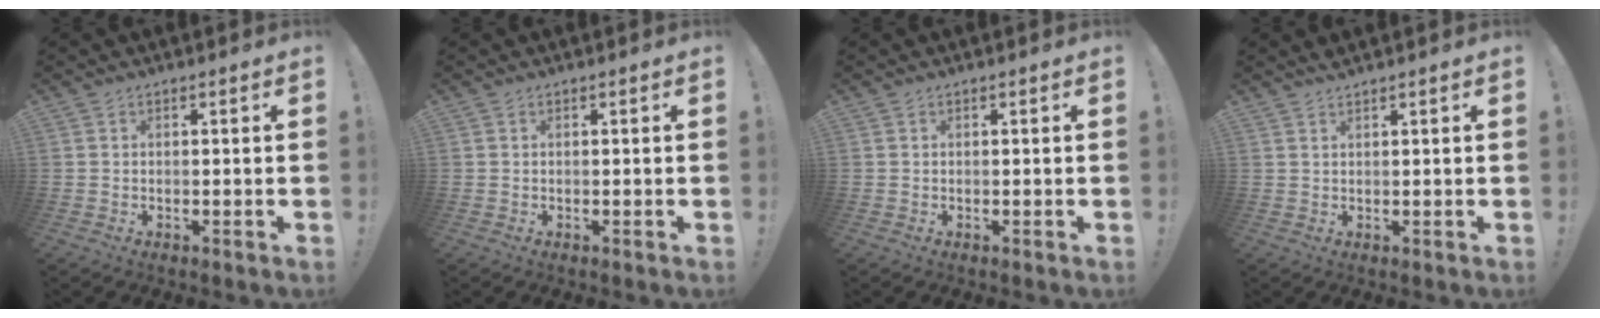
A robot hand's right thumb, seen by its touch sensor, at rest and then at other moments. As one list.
[{"total": 0.0}, {"total": 0.0}, {"total": 1.1, "force": [1.0, 0.0, 0.4], "torque": [-0.010, -0.002, 0.020]}]